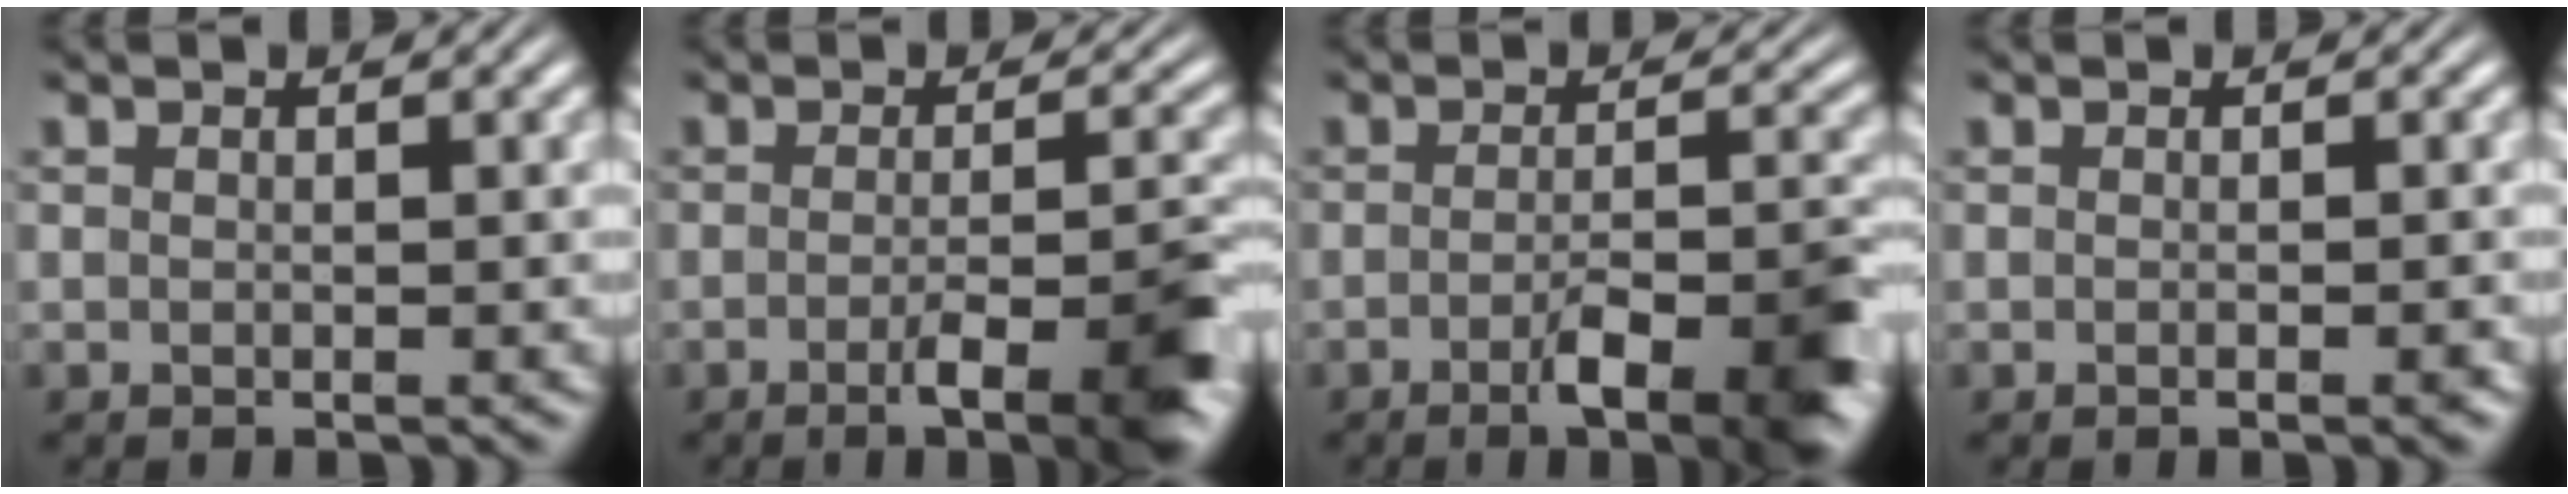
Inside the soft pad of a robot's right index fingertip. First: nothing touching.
{"total": 6.7, "force": [-3.0, 1.3, 5.9], "torque": [-0.074, -0.008, -0.050]}
{"total": 7.0, "force": [-3.2, 1.5, 6.0], "torque": [-0.081, -0.011, -0.052]}
{"total": 0.6, "force": [-0.5, 0.0, 0.4], "torque": [-0.004, 0.006, -0.011]}